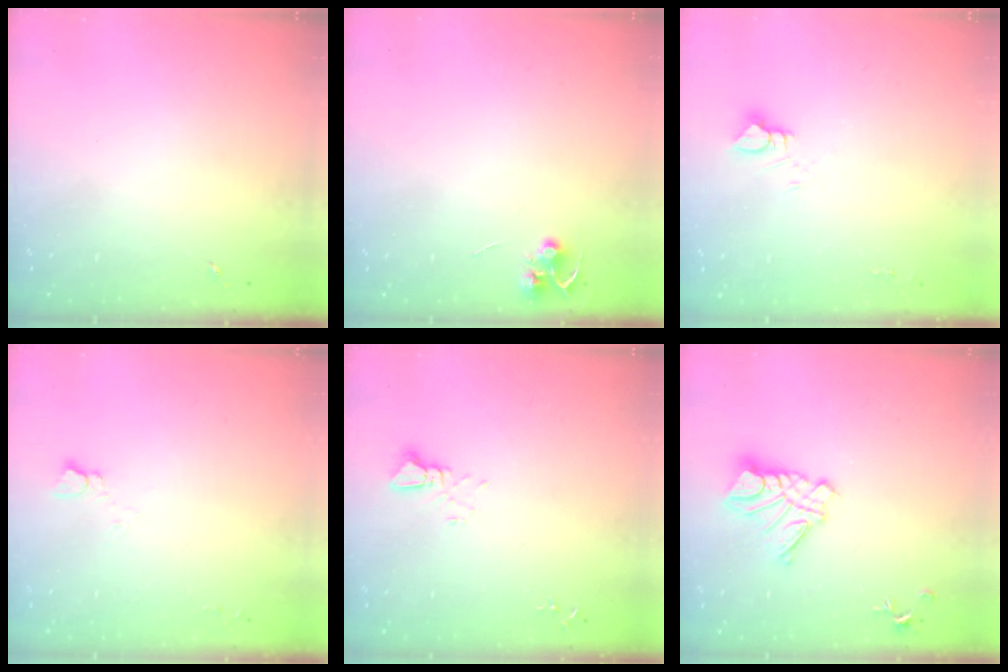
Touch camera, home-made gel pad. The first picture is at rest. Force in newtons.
{"total": 5.7, "press": 5.6, "slide": 0.4}
{"total": 4.6, "press": 4.5, "slide": 0.5}
{"total": 2.5, "press": 2.5, "slide": 0.2}
{"total": 2.5, "press": 2.5, "slide": 0.1}
{"total": 11.1, "press": 11.0, "slide": 1.1}